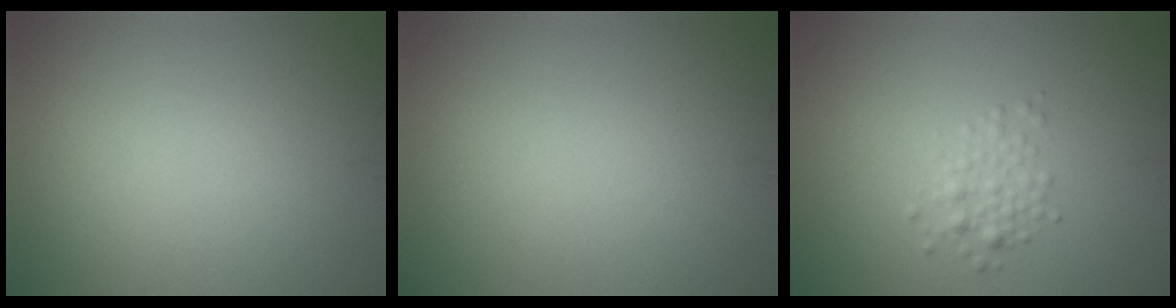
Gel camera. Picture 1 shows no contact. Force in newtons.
{"total": 0.0}
{"total": 1.9, "press": 1.9, "slide": 0.1}